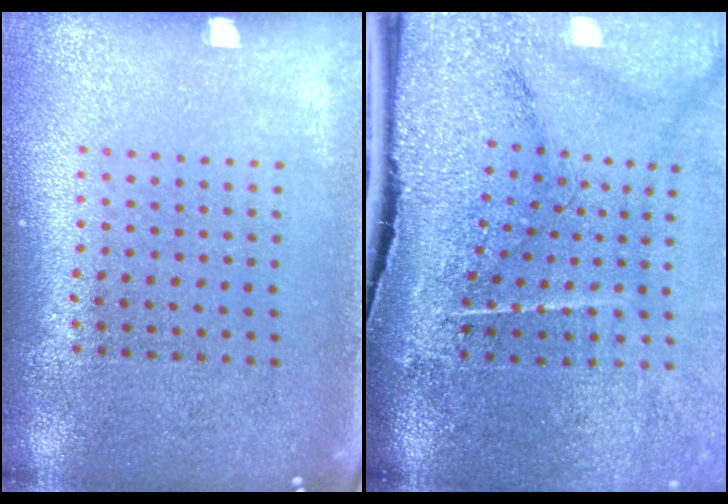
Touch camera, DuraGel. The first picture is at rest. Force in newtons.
{"total": 4.7, "press": 3.8, "slide": 2.8}